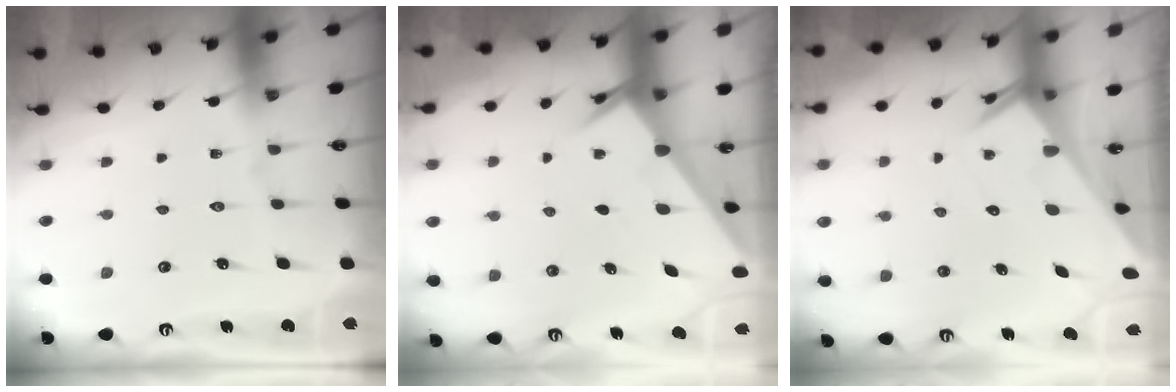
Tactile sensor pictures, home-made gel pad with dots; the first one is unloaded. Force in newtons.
{"total": 2.5, "press": 2.5, "slide": 0.2}
{"total": 3.1, "press": 3.1, "slide": 0.1}